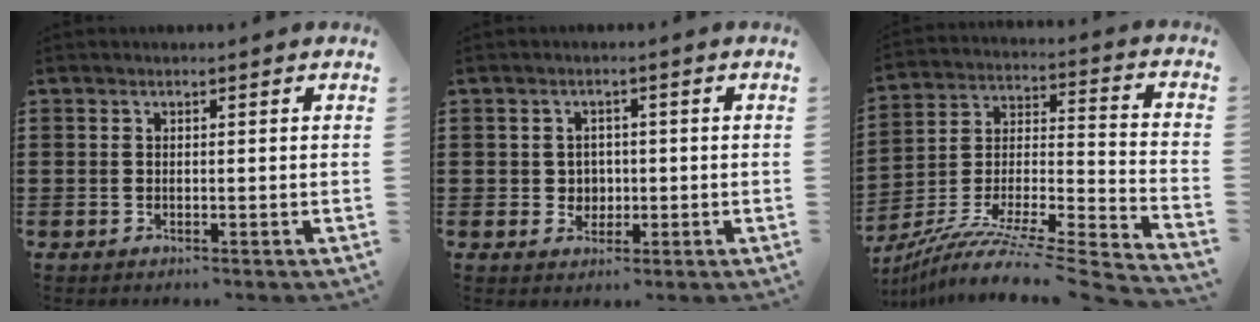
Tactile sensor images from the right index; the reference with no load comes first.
{"total": 2.6, "force": [0.0, 2.5, 0.5], "torque": [-0.014, 0.007, -0.007]}
{"total": 8.3, "force": [-6.8, 0.4, 4.8], "torque": [-0.090, -0.009, -0.141]}